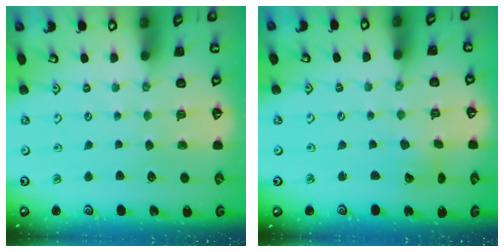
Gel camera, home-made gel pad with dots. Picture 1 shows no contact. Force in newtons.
{"total": 3.6, "press": 3.6, "slide": 0.3}